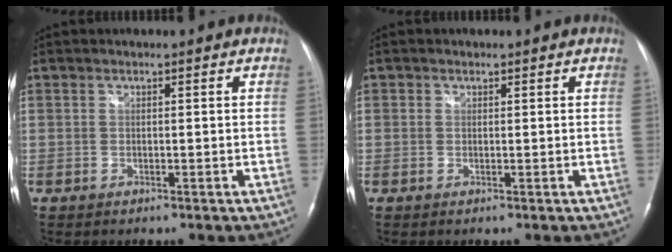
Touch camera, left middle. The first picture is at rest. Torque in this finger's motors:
{"motor_torque": [-0.33, 0.02, -0.10, -0.01]}